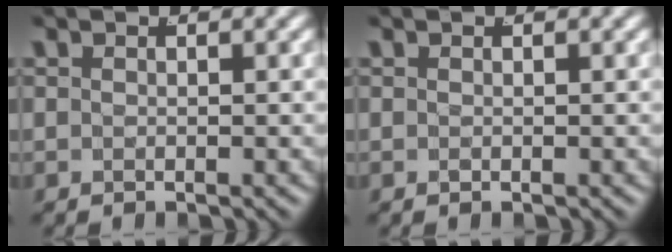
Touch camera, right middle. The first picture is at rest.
{"total": 0.0}